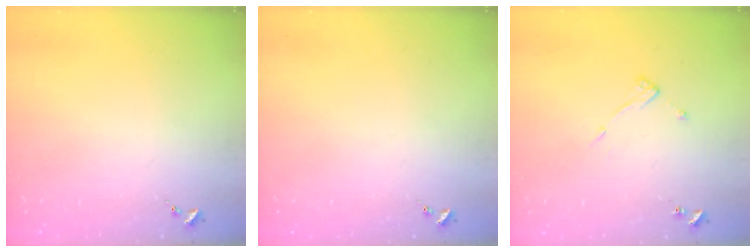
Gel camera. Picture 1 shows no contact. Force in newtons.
{"total": 0.0}
{"total": 7.5, "press": 7.5, "slide": 0.5}